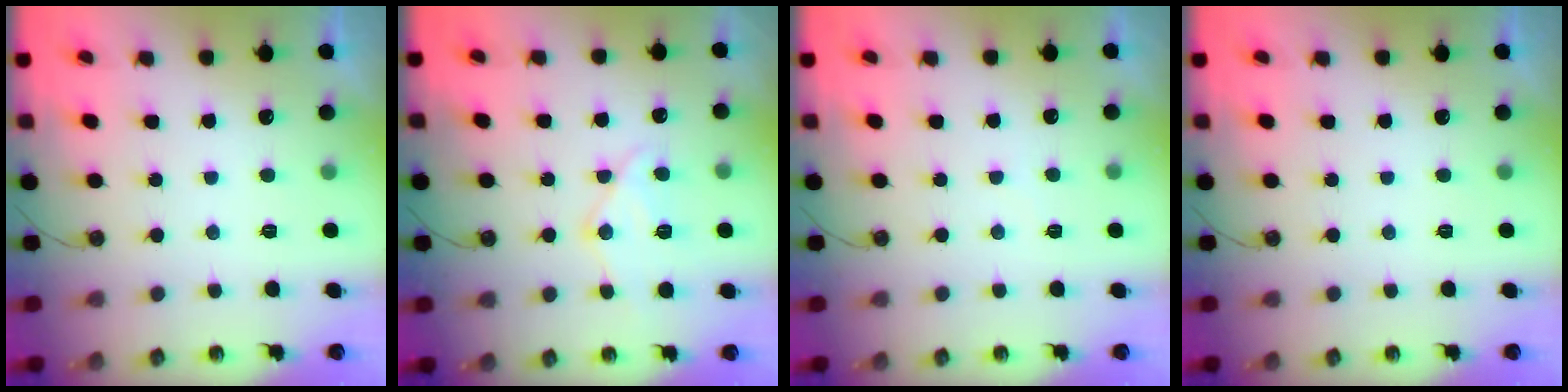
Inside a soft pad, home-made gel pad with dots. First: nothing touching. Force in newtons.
{"total": 12.8, "press": 12.8, "slide": 1.4}
{"total": 2.4, "press": 2.4, "slide": 0.4}
{"total": 0.0}